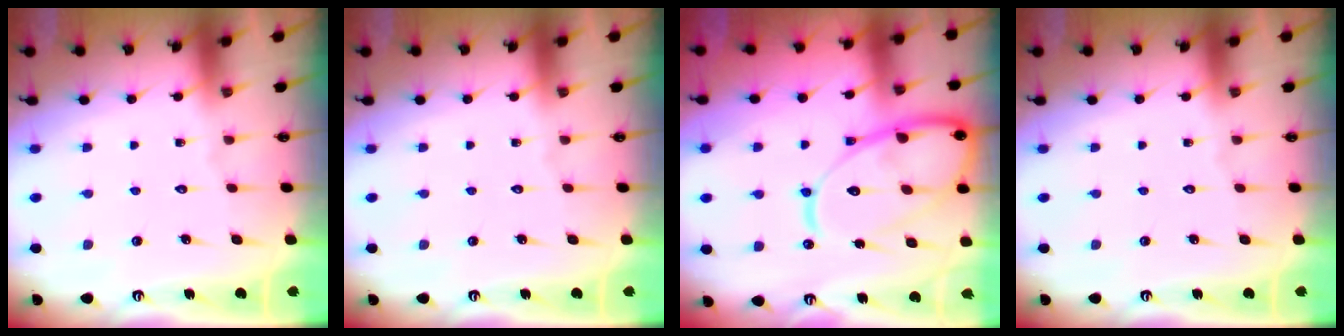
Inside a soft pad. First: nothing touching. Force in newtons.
{"total": 0.0}
{"total": 19.1, "press": 19.0, "slide": 1.9}
{"total": 0.0}